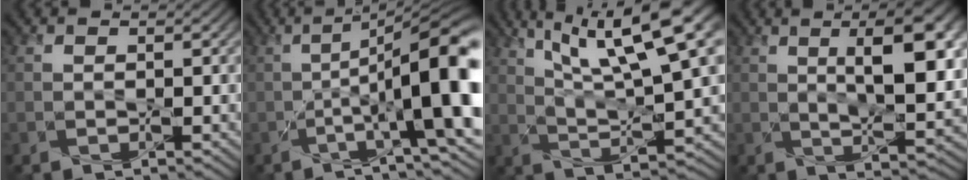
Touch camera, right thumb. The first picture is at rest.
{"total": 12.8, "force": [-1.4, 3.0, 12.4], "torque": [-0.178, 0.010, -0.033]}
{"total": 14.7, "force": [7.9, 3.8, 11.8], "torque": [-0.214, 0.011, 0.126]}
{"total": 10.3, "force": [3.0, 3.4, 9.3], "torque": [-0.128, 0.008, 0.036]}